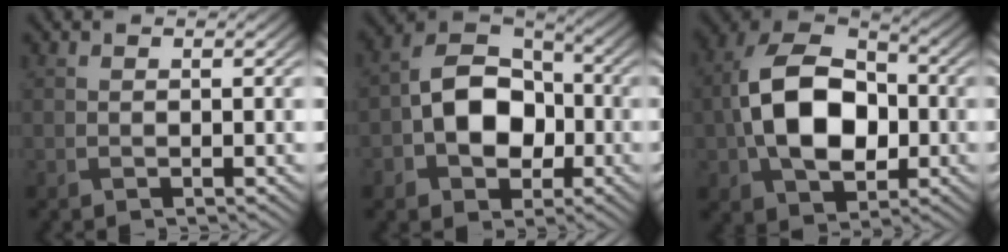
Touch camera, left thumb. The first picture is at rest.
{"total": 9.8, "force": [-2.0, 7.1, 6.5], "torque": [-0.117, 0.005, -0.053]}
{"total": 13.4, "force": [-1.2, 9.0, 9.9], "torque": [-0.208, 0.007, -0.027]}